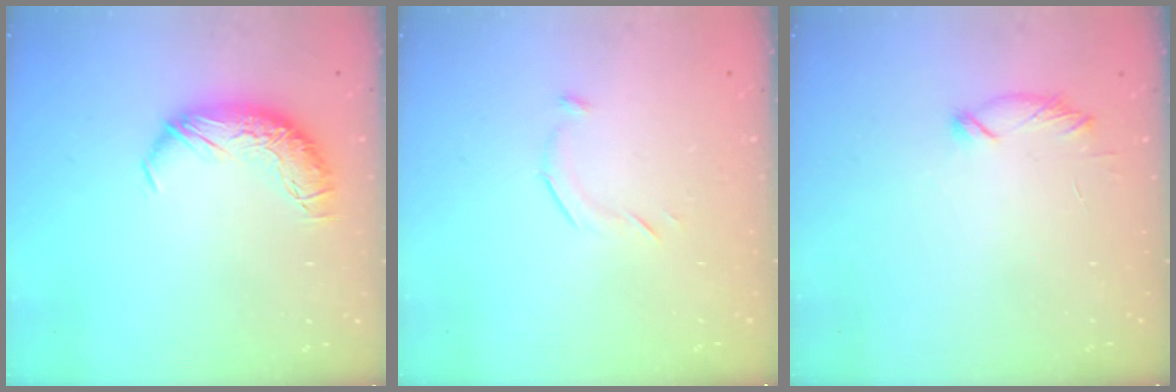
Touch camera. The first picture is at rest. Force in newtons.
{"total": 7.7, "press": 7.6, "slide": 0.7}
{"total": 6.4, "press": 6.4, "slide": 1.0}